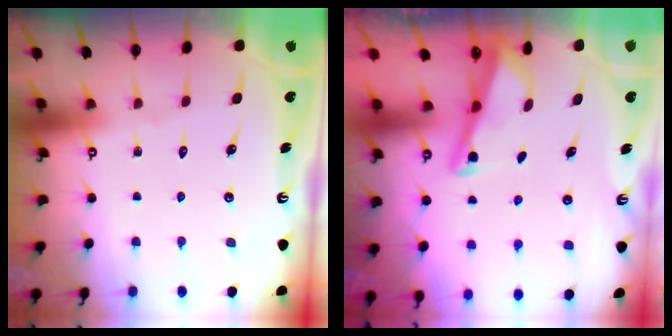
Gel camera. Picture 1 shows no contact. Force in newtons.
{"total": 2.9, "press": 2.9, "slide": 0.4}